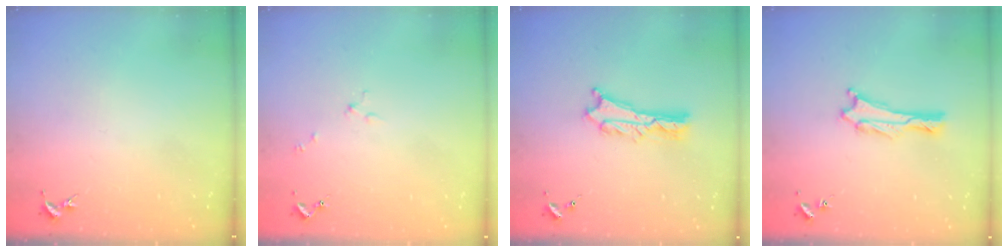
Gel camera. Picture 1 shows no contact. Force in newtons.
{"total": 1.7, "press": 1.7, "slide": 0.3}
{"total": 2.7, "press": 2.6, "slide": 0.3}
{"total": 0.0}